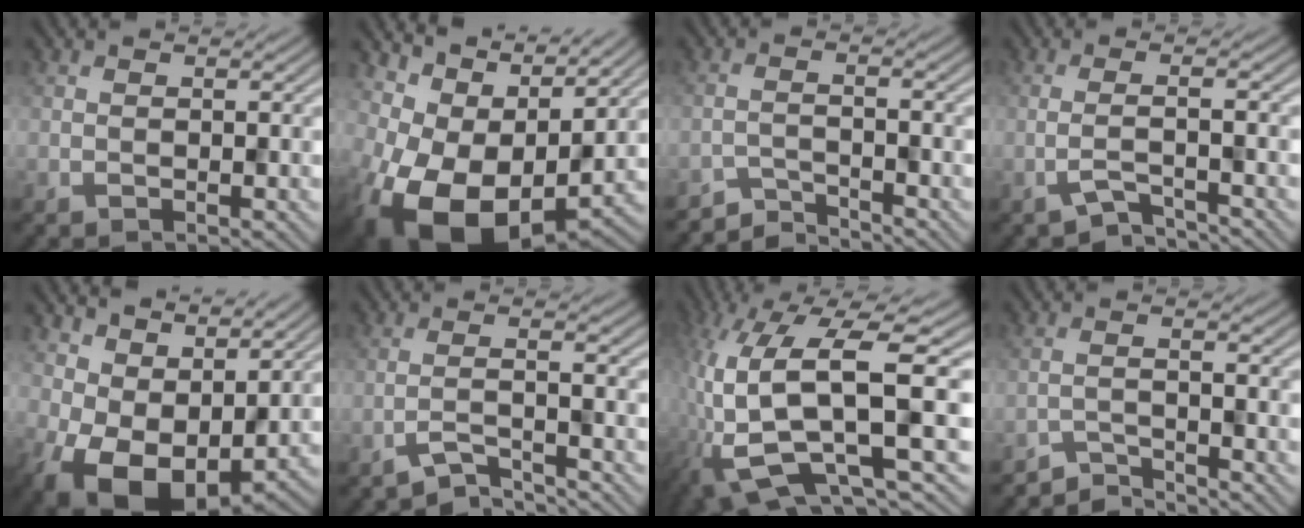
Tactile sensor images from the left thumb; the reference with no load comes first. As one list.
[{"total": 14.2, "force": [0.6, 8.6, 11.2], "torque": [-0.212, -0.033, 0.032]}, {"total": 3.1, "force": [-3.1, 0.2, 0.5], "torque": [-0.003, 0.002, -0.067]}, {"total": 3.2, "force": [-2.2, 0.5, 2.4], "torque": [-0.030, 0.006, -0.065]}, {"total": 11.3, "force": [1.5, 7.4, 8.5], "torque": [-0.176, -0.027, 0.036]}, {"total": 3.7, "force": [-3.2, 0.2, 1.8], "torque": [-0.017, 0.011, -0.079]}, {"total": 16.4, "force": [-2.9, 5.4, 15.2], "torque": [-0.331, 0.000, -0.039]}, {"total": 3.3, "force": [-3.2, 0.2, 0.8], "torque": [-0.007, 0.002, -0.071]}]